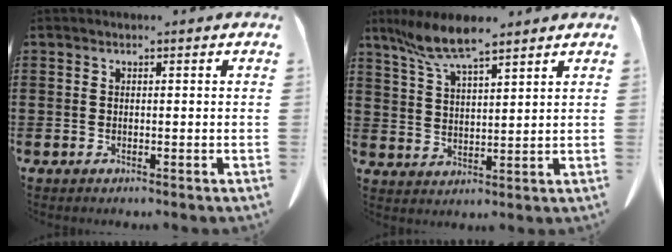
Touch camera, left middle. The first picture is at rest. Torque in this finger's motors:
{"motor_torque": [0.53, 0.43, 0.19, 0.11]}